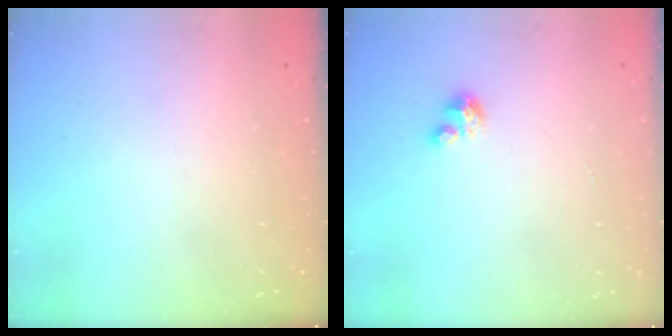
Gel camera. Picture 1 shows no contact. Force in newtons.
{"total": 2.3, "press": 2.3, "slide": 0.1}